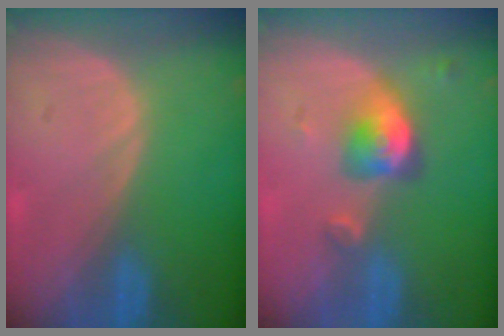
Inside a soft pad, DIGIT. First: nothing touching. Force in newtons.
{"total": 5.1, "press": 4.9, "slide": 1.6}